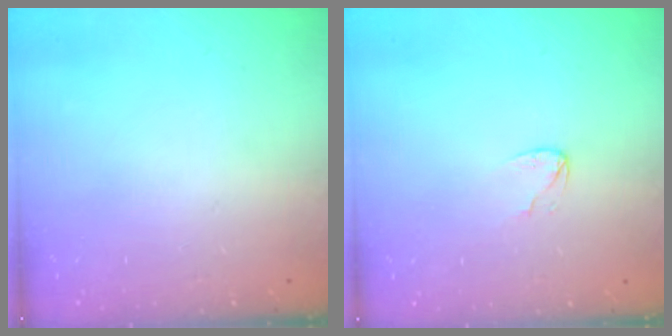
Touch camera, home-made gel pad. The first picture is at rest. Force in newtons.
{"total": 3.7, "press": 3.7, "slide": 0.3}